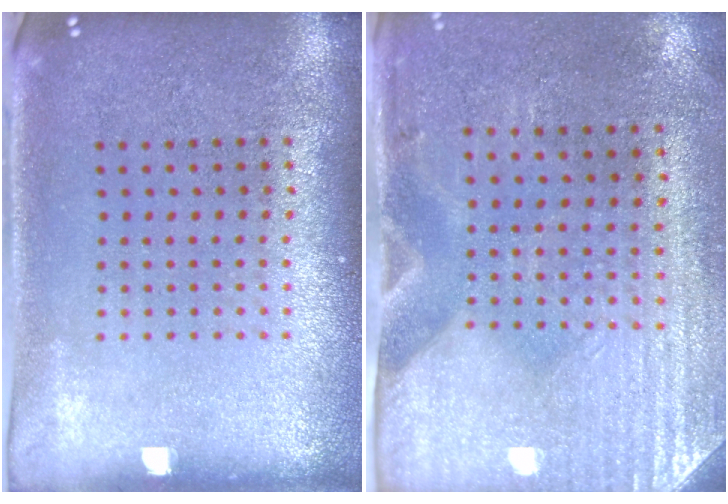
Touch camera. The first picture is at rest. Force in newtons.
{"total": 3.0, "press": 2.6, "slide": 1.5}